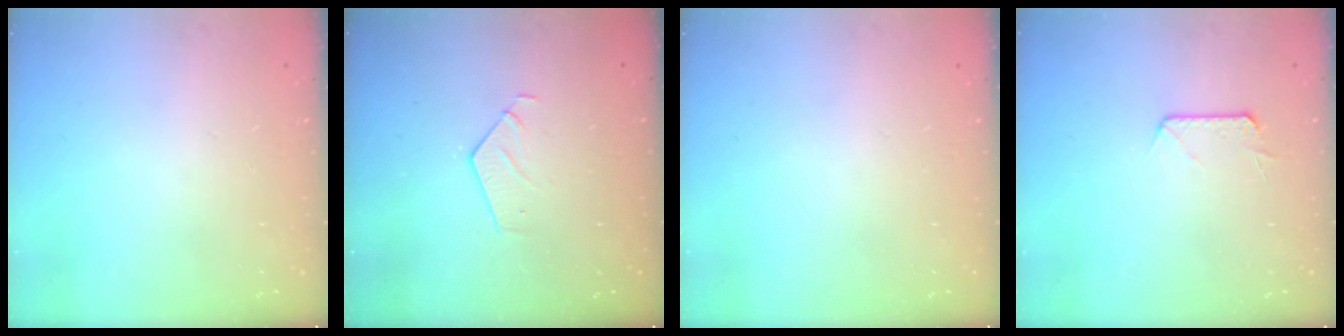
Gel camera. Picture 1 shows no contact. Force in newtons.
{"total": 4.6, "press": 4.5, "slide": 0.4}
{"total": 0.0}
{"total": 6.6, "press": 6.6, "slide": 0.8}